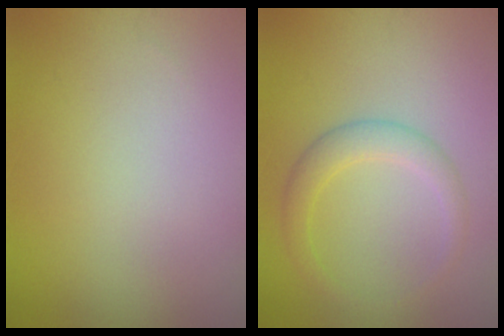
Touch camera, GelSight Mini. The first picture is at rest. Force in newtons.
{"total": 2.6, "press": 2.6, "slide": 0.1}